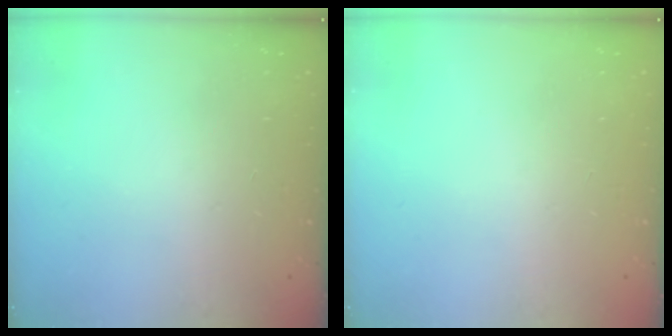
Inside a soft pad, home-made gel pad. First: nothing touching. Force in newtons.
{"total": 0.0}